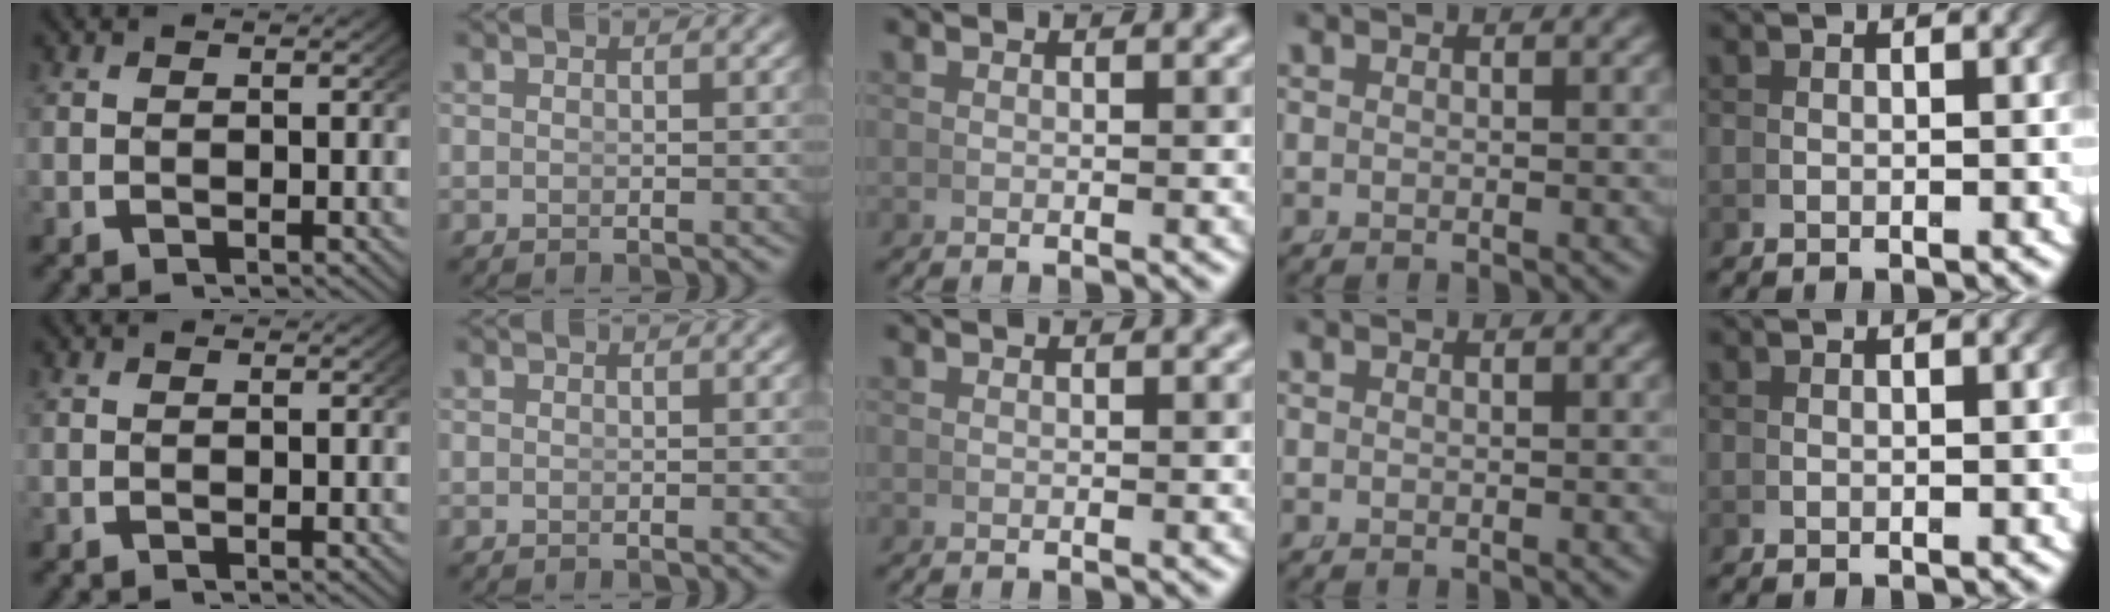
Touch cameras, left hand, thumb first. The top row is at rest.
{}